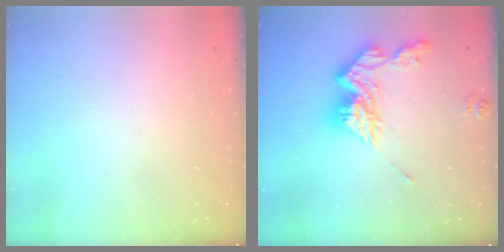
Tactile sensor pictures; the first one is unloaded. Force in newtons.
{"total": 15.5, "press": 15.4, "slide": 1.7}